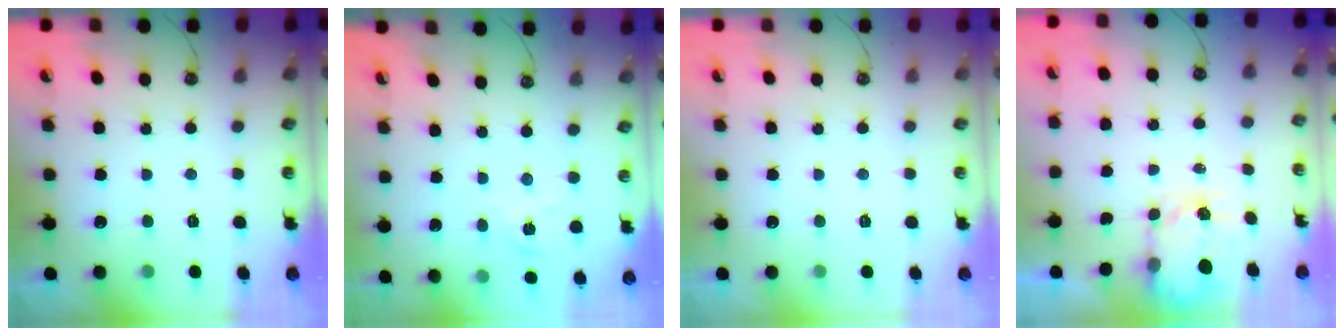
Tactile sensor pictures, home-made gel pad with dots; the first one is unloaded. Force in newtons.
{"total": 2.9, "press": 2.9, "slide": 0.3}
{"total": 0.0}
{"total": 3.4, "press": 3.4, "slide": 0.4}